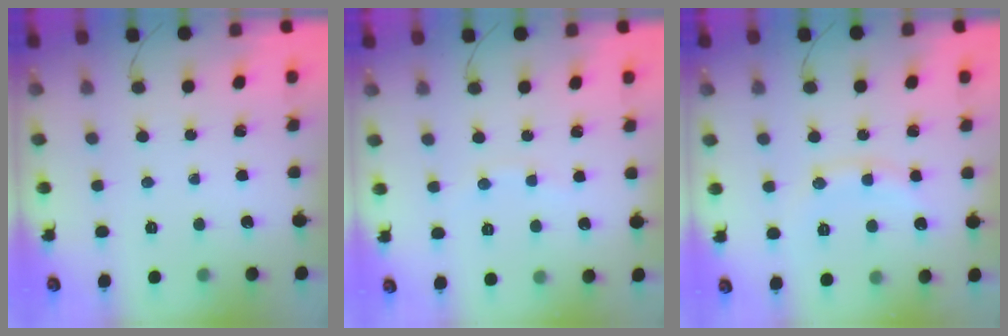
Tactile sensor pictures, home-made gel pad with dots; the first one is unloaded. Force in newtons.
{"total": 2.7, "press": 2.6, "slide": 0.8}
{"total": 9.1, "press": 9.1, "slide": 0.7}